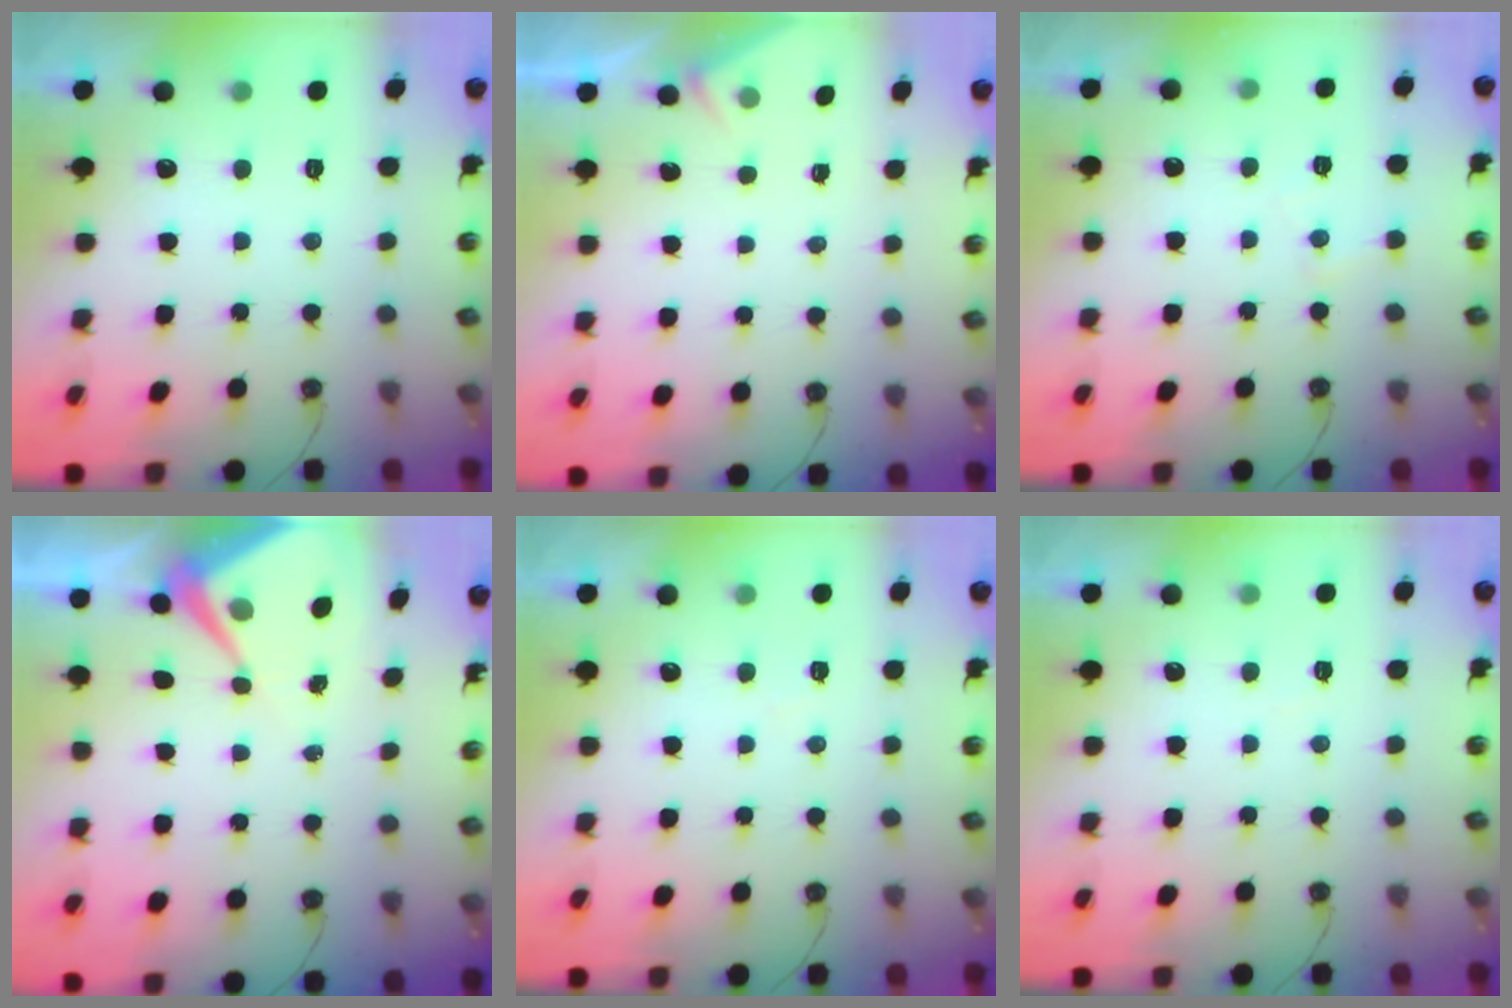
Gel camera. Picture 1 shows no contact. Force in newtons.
{"total": 2.8, "press": 2.7, "slide": 0.4}
{"total": 4.0, "press": 3.9, "slide": 0.6}
{"total": 5.6, "press": 5.6, "slide": 0.5}
{"total": 3.8, "press": 3.7, "slide": 0.5}
{"total": 3.5, "press": 3.5, "slide": 0.6}